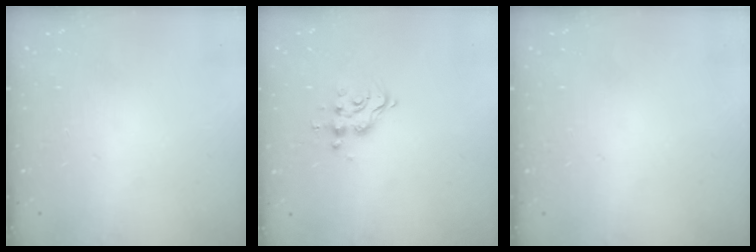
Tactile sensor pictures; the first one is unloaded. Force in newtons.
{"total": 8.4, "press": 8.4, "slide": 0.7}
{"total": 0.0}